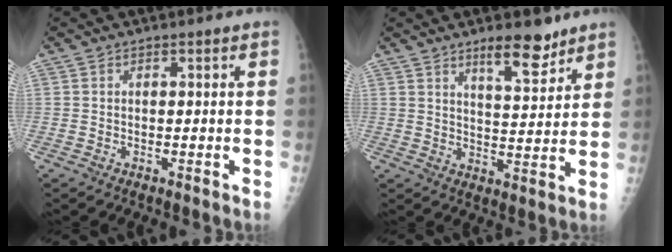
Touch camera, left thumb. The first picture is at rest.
{"total": 8.1, "force": [5.9, 2.3, 5.0], "torque": [-0.059, -0.044, 0.093]}